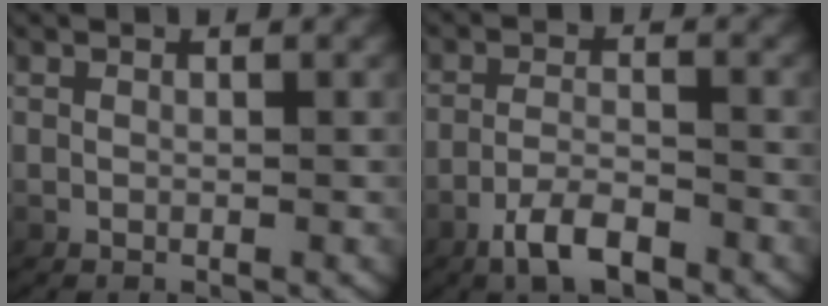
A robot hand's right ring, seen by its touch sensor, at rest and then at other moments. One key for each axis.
{"total": 4.1, "fx": -2.9, "fy": 1.6, "fz": 2.5, "tx": -0.045, "ty": -0.006, "tz": -0.049}